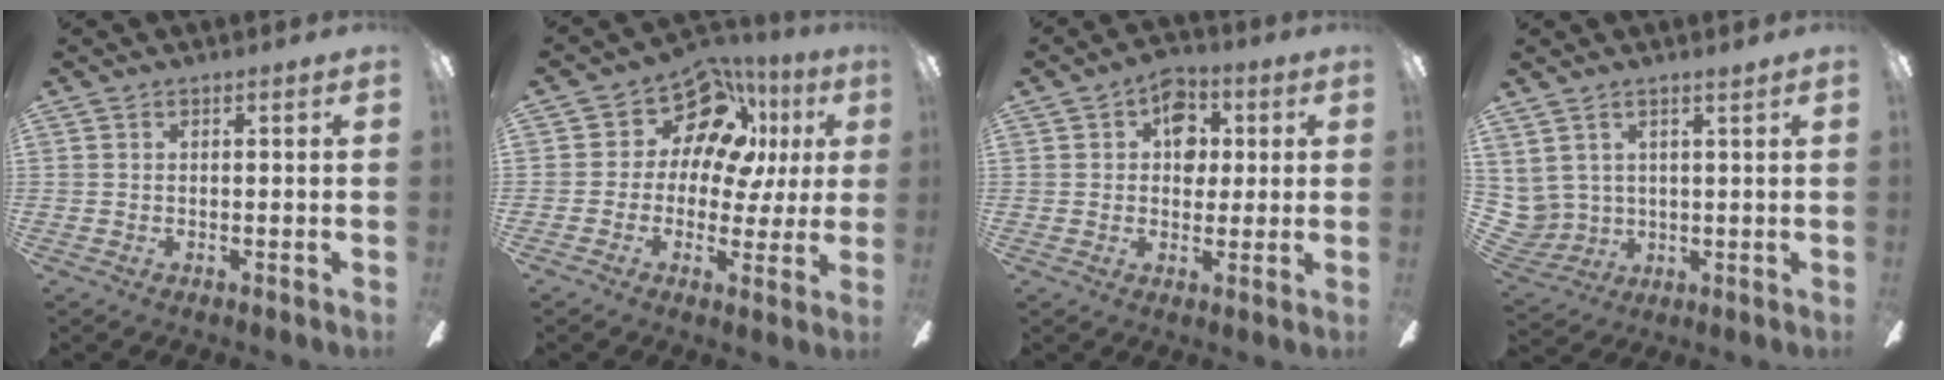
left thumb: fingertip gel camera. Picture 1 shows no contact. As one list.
[{"total": 14.6, "force": [7.6, 9.1, 8.5], "torque": [-0.139, -0.044, 0.139]}, {"total": 8.0, "force": [2.2, 6.2, 4.6], "torque": [-0.052, 0.004, 0.034]}, {"total": 6.3, "force": [3.8, 4.9, 1.1], "torque": [-0.044, -0.017, 0.078]}]